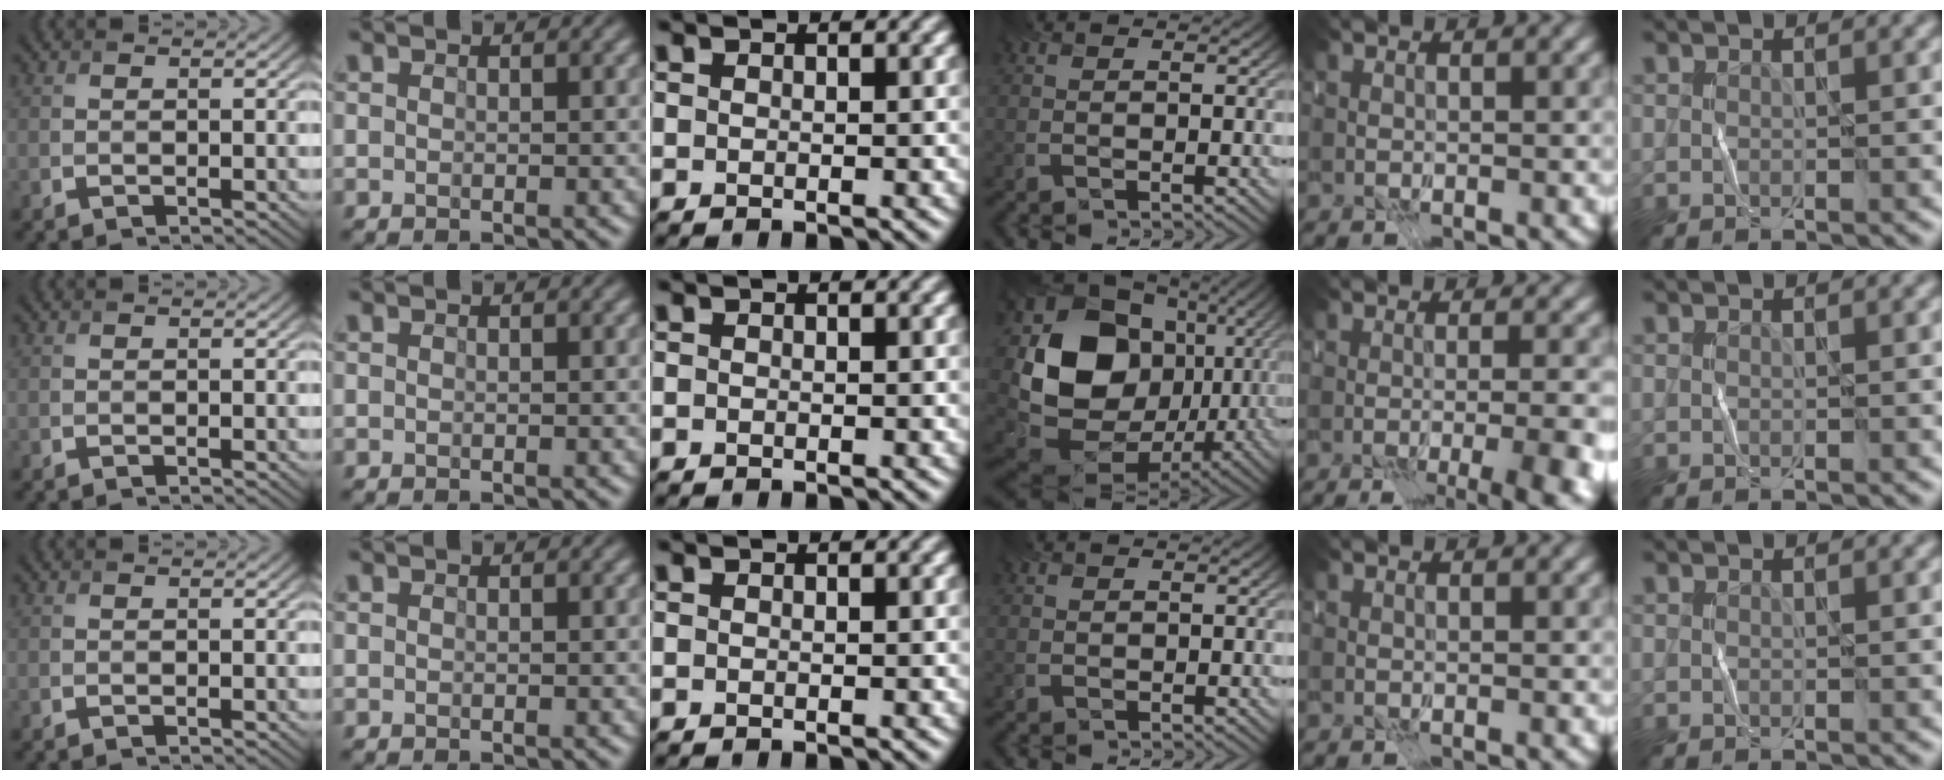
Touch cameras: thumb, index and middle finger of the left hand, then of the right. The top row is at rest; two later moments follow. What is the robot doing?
{"motion": "fold", "object": "receipt paper"}